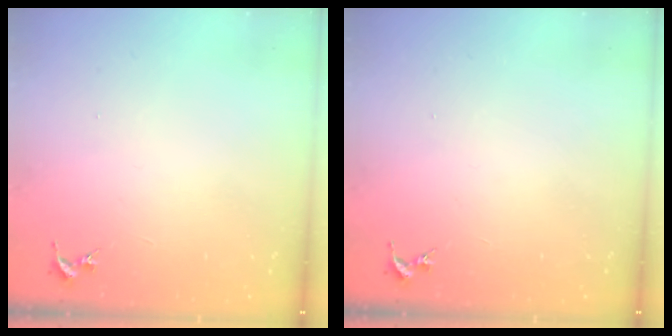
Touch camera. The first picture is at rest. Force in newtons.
{"total": 0.0}